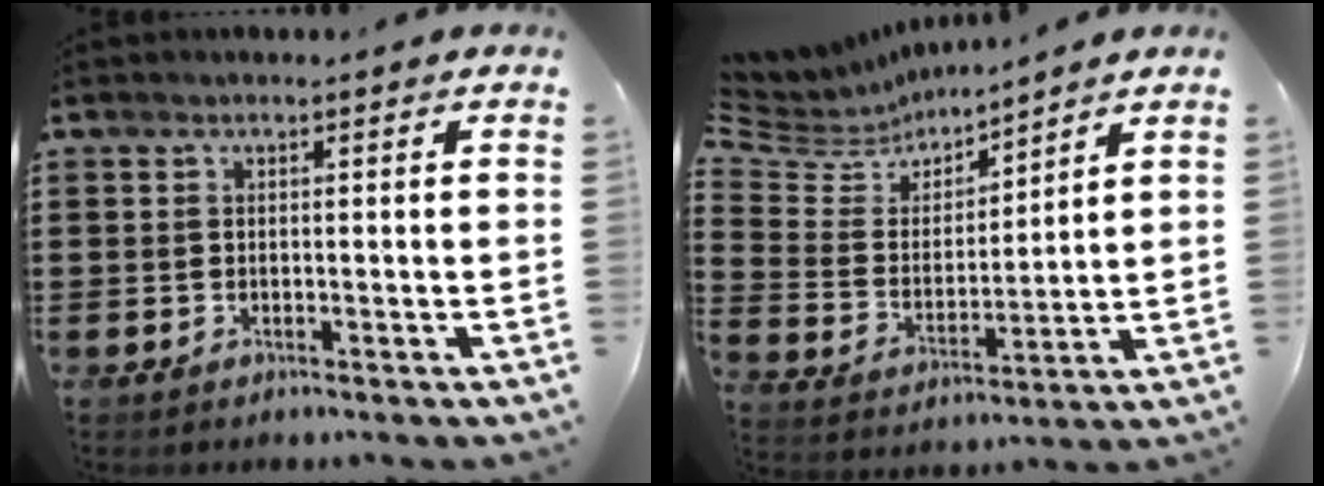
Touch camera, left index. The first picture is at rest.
{"total": 5.1, "force": [4.7, 1.7, 0.9], "torque": [-0.051, -0.025, 0.078]}